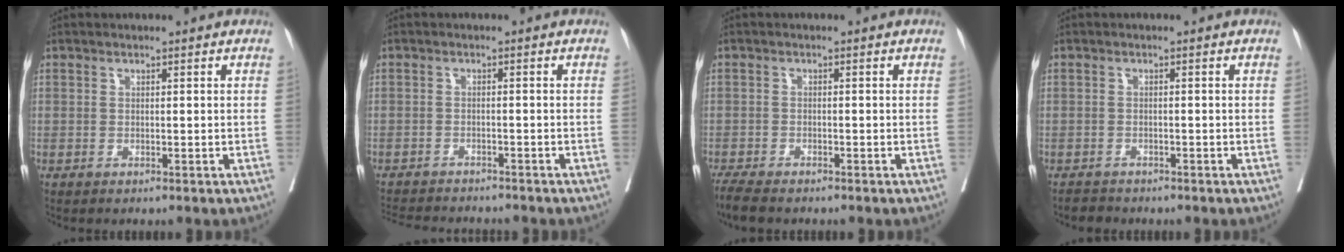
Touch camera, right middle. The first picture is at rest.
{"total": 10.6, "force": [-9.9, 1.7, 3.5], "torque": [-0.060, -0.006, -0.136]}
{"total": 4.7, "force": [-4.1, 0.7, 2.3], "torque": [-0.045, -0.014, -0.070]}
{"total": 2.1, "force": [-1.9, 0.8, 0.0], "torque": [-0.004, -0.003, -0.034]}